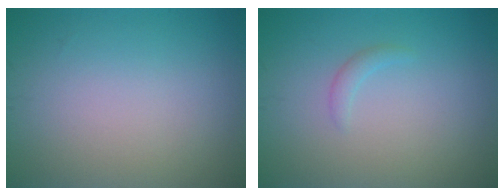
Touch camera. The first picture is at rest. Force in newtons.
{"total": 0.9, "press": 0.9, "slide": 0.2}